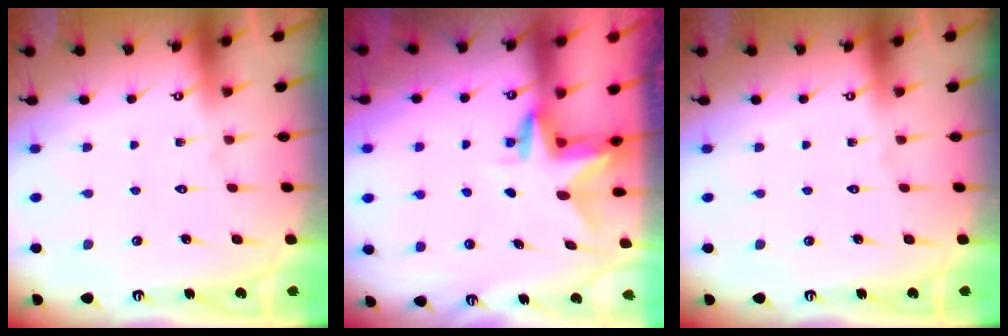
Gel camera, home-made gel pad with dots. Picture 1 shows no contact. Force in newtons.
{"total": 3.1, "press": 3.0, "slide": 0.2}
{"total": 0.0}